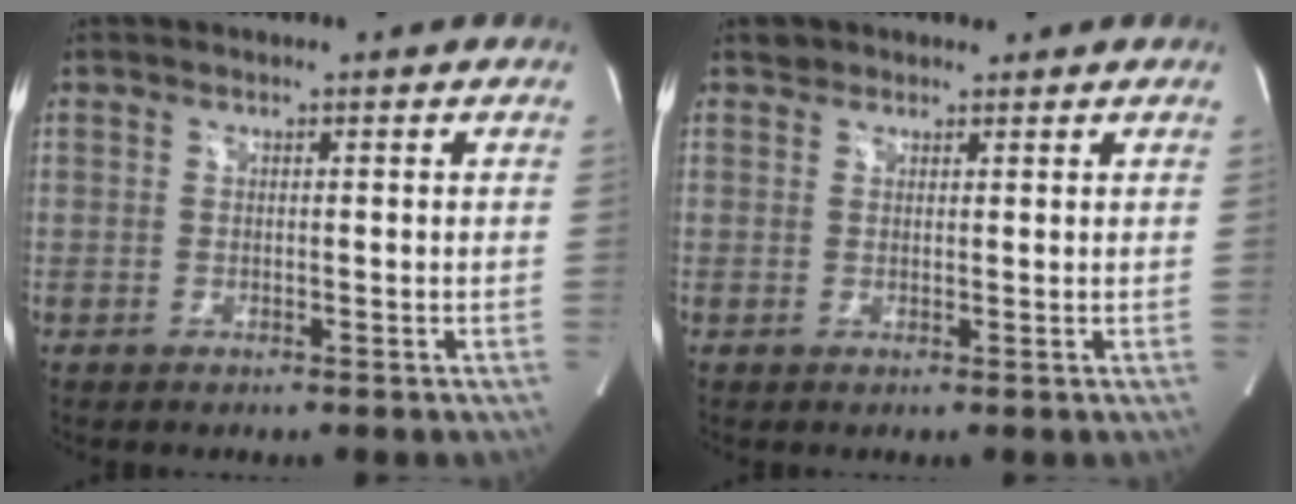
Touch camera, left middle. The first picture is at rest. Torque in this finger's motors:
{"motor_torque": [0.09, 0.08, -0.03, 0.01]}